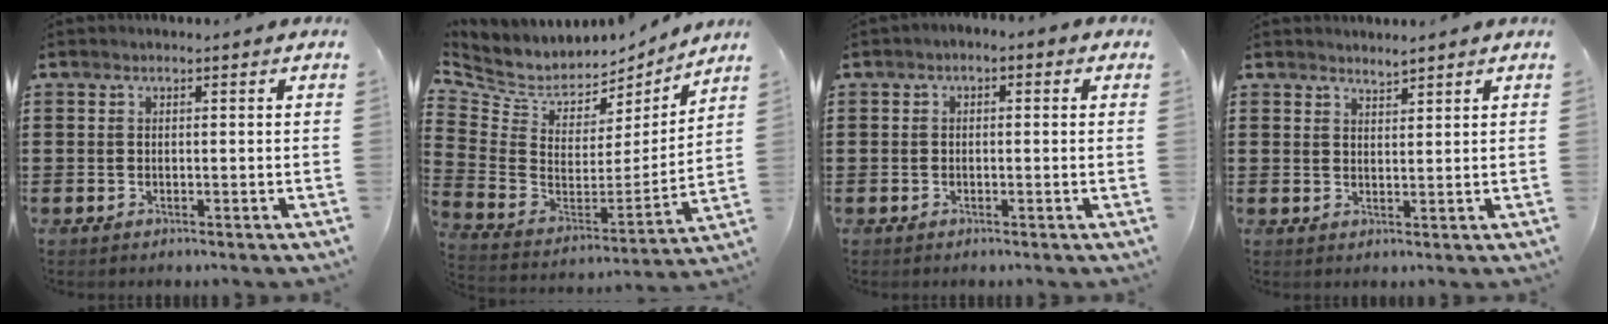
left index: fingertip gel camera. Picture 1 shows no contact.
{"total": 5.8, "force": [4.6, 3.4, 0.9], "torque": [-0.054, -0.043, 0.082]}
{"total": 1.1, "force": [-0.6, 0.6, 0.6], "torque": [-0.013, 0.001, -0.014]}
{"total": 2.0, "force": [2.0, -0.1, -0.1], "torque": [-0.003, -0.001, 0.039]}